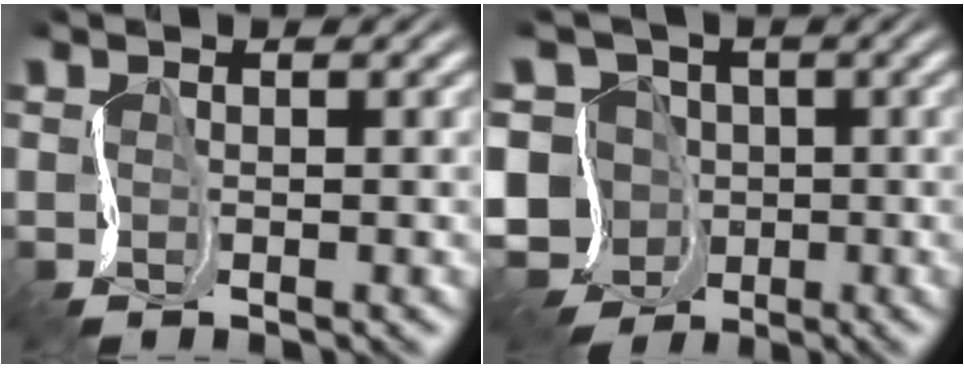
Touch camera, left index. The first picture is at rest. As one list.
[{"total": 12.3, "force": [-4.8, 10.1, 5.2], "torque": [-0.091, 0.002, -0.116]}]